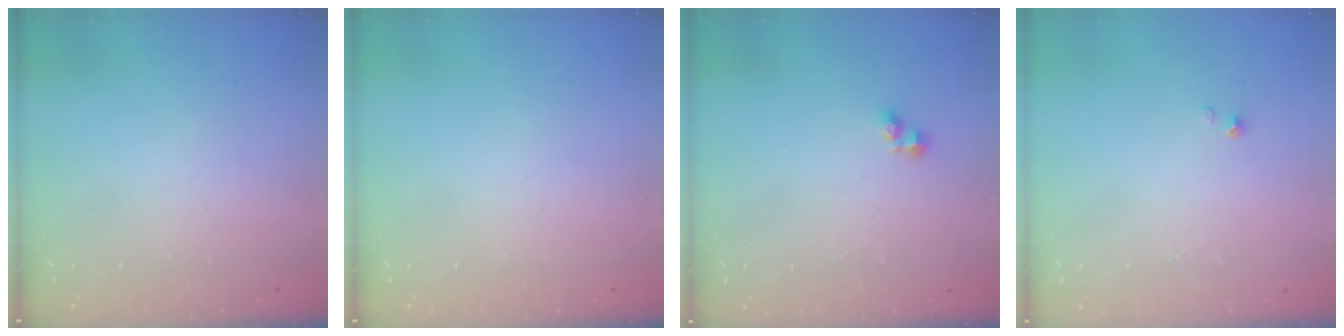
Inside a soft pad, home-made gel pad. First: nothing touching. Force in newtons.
{"total": 0.0}
{"total": 2.1, "press": 2.1, "slide": 0.3}
{"total": 0.0}